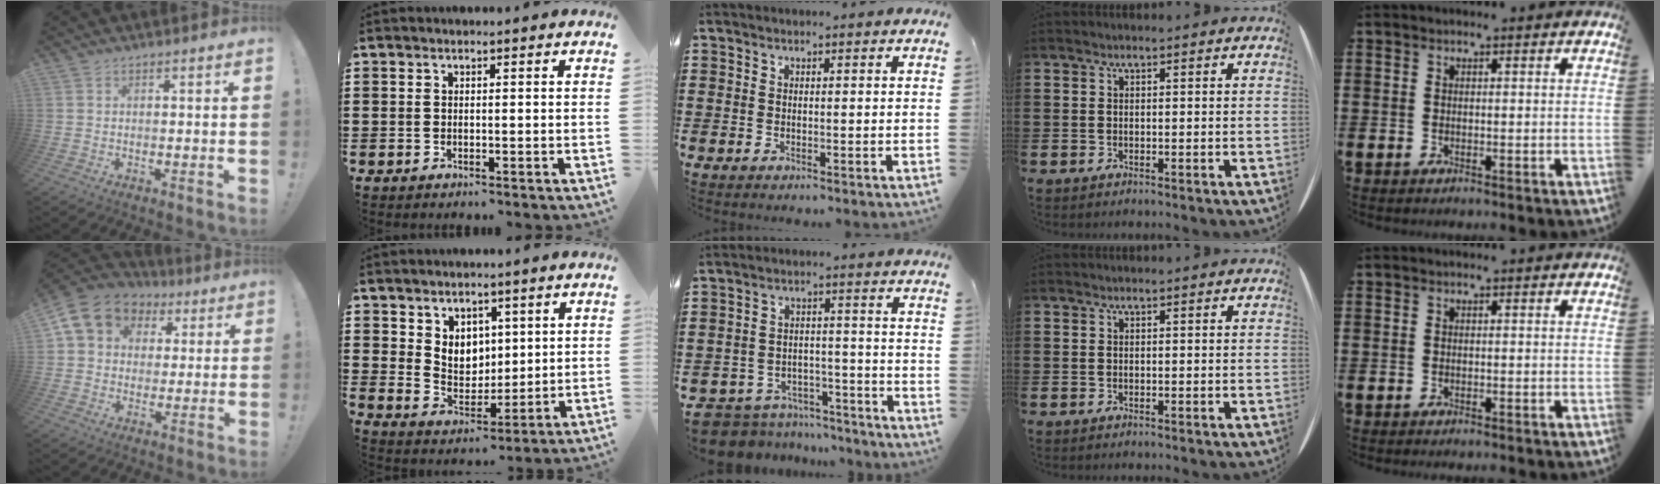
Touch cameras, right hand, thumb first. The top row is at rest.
{"thumb": {"total": 11.4, "force": [4.1, 9.3, 5.2], "torque": [-0.076, -0.013, 0.083]}, "index": {"total": 5.5, "force": [3.2, 4.3, 1.3], "torque": [-0.040, -0.002, 0.058]}, "middle": {"total": 6.7, "force": [-6.6, 1.2, 0.5], "torque": [-0.024, 0.014, -0.137]}}